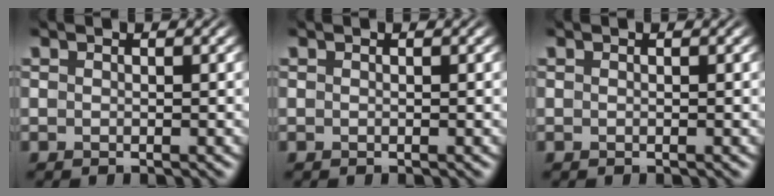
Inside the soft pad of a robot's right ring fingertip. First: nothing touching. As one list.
[{"total": 0.0}, {"total": 0.0}]